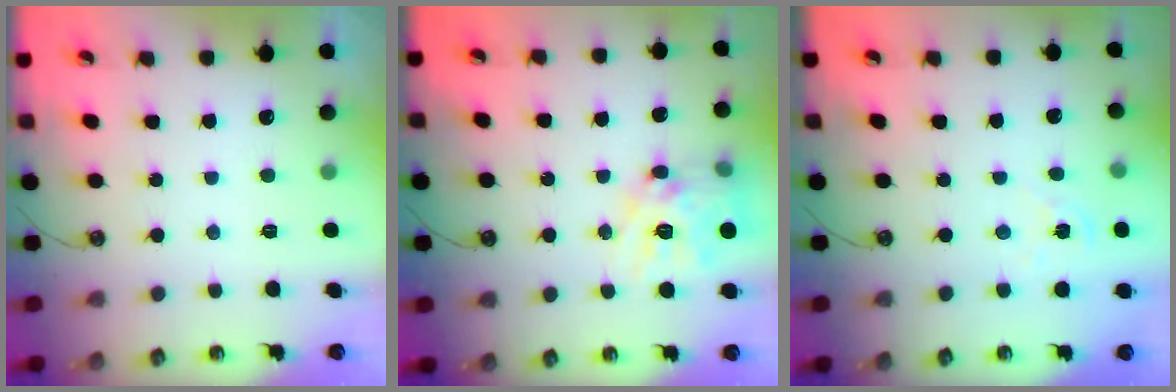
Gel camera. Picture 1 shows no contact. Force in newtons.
{"total": 14.9, "press": 14.9, "slide": 1.3}
{"total": 2.2, "press": 2.2, "slide": 0.3}